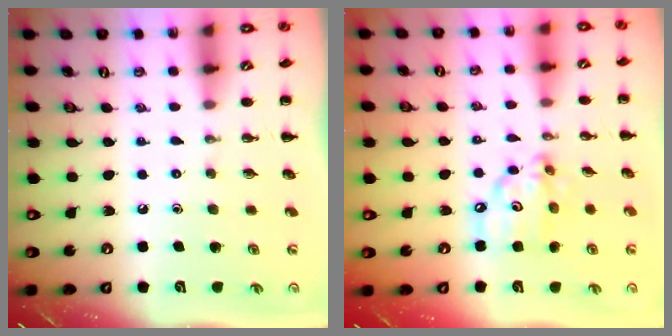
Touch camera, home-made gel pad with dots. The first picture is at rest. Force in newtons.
{"total": 9.8, "press": 9.7, "slide": 1.4}